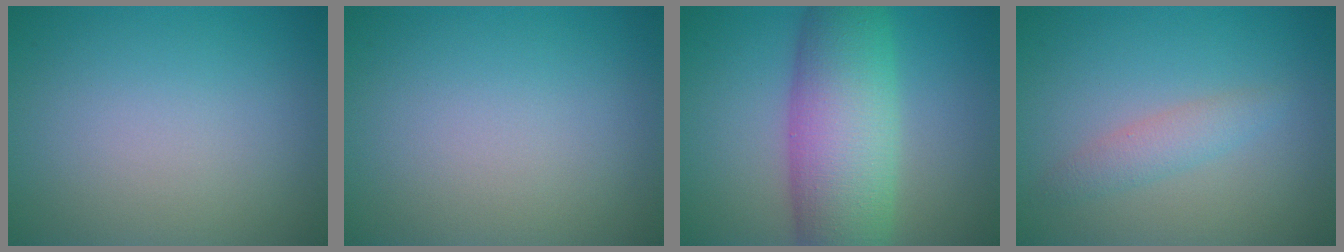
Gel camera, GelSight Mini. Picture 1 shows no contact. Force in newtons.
{"total": 0.0}
{"total": 9.4, "press": 9.4, "slide": 0.1}
{"total": 1.8, "press": 1.8, "slide": 0.0}